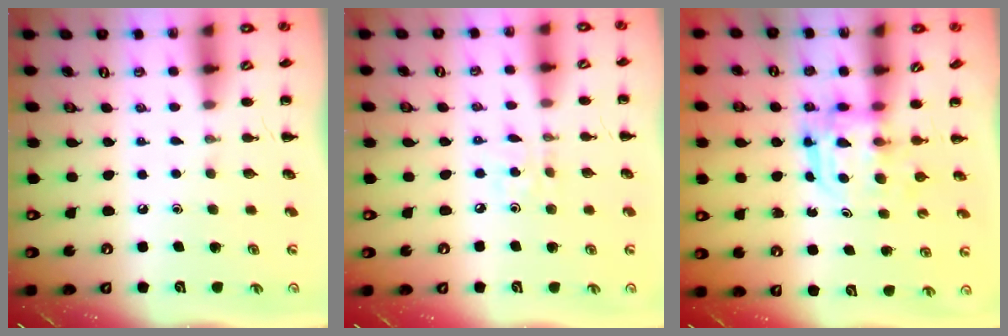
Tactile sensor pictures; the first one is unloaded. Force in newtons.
{"total": 2.6, "press": 2.5, "slide": 0.8}
{"total": 3.1, "press": 3.1, "slide": 0.2}